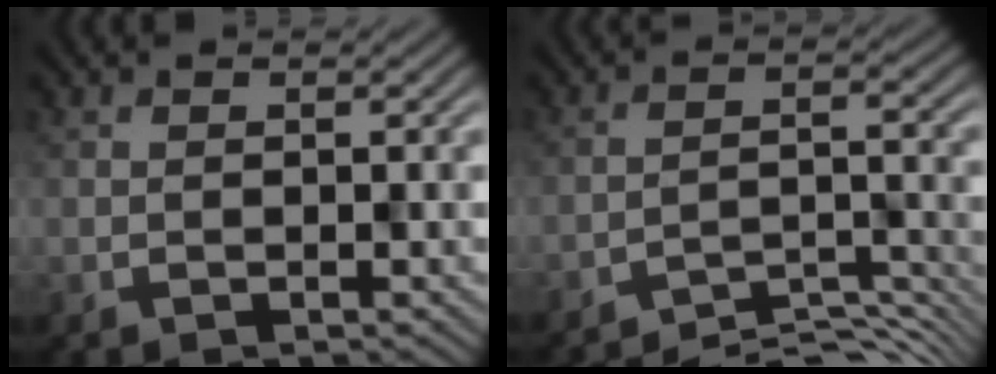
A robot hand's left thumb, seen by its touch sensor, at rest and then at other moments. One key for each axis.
{"total": 7.6, "fx": -7.0, "fy": 0.8, "fz": 2.9, "tx": -0.047, "ty": 0.015, "tz": -0.101}